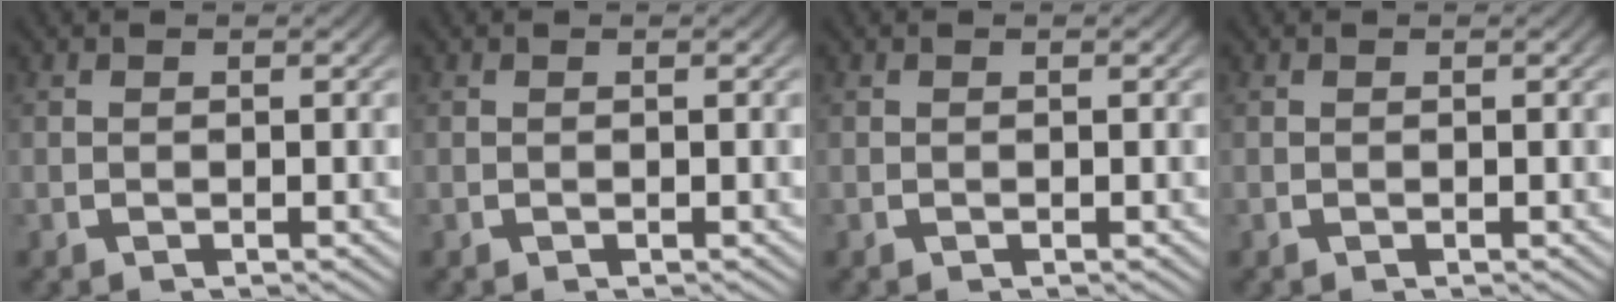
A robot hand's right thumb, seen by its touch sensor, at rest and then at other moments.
{"total": 0.0}
{"total": 0.0}
{"total": 0.0}